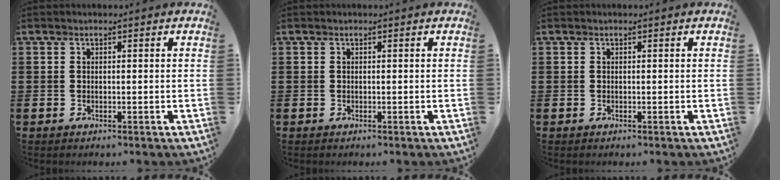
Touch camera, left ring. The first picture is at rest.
{"total": 0.0}
{"total": 0.0}